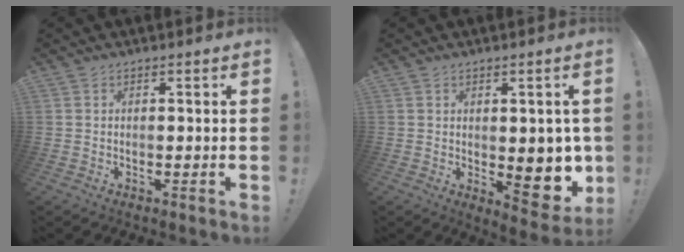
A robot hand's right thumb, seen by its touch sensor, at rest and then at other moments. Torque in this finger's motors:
{"motor_torque": [0.82, 2.13, 0.60, -0.35, 0.34]}